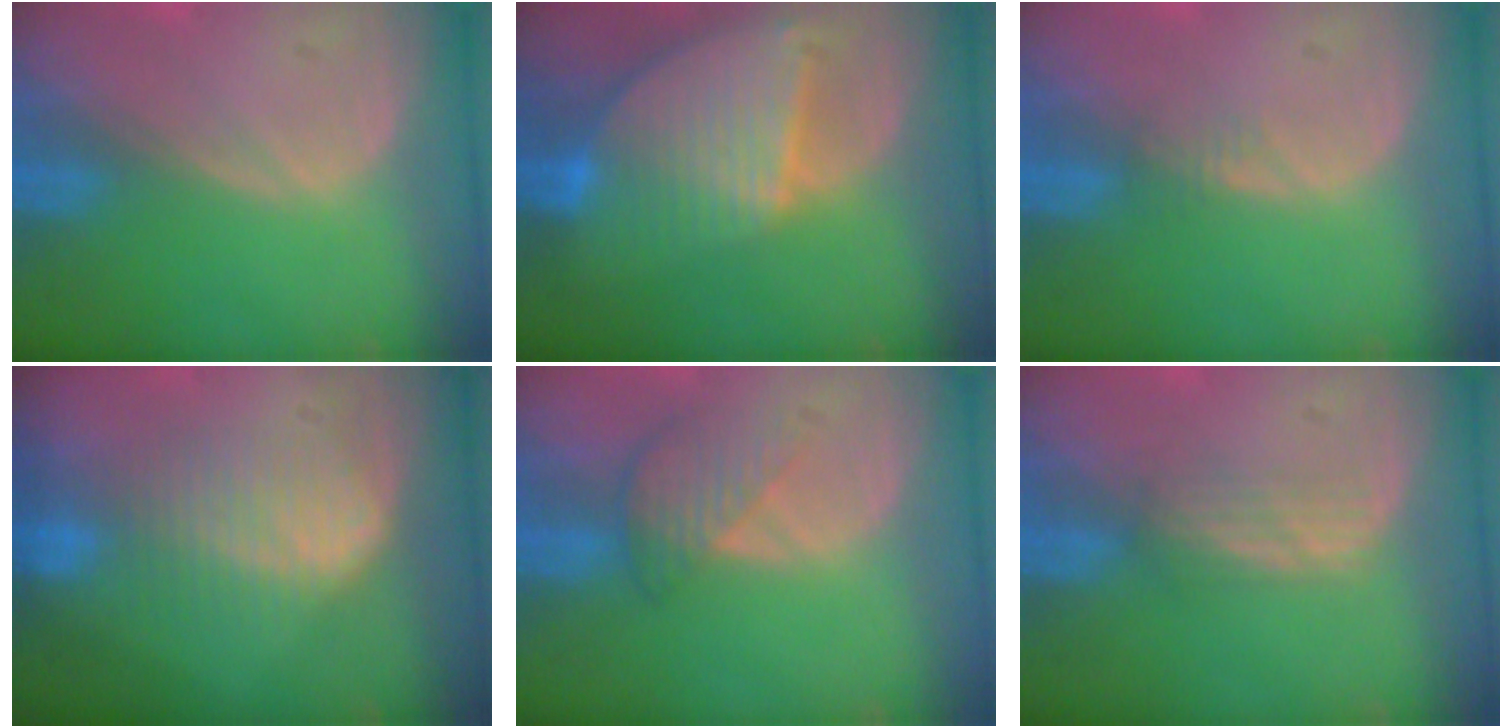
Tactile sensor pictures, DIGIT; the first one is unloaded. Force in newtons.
{"total": 9.4, "press": 8.1, "slide": 4.8}
{"total": 1.3, "press": 1.2, "slide": 0.2}
{"total": 6.9, "press": 6.8, "slide": 1.1}
{"total": 4.3, "press": 3.8, "slide": 1.9}
{"total": 2.4, "press": 2.3, "slide": 0.6}